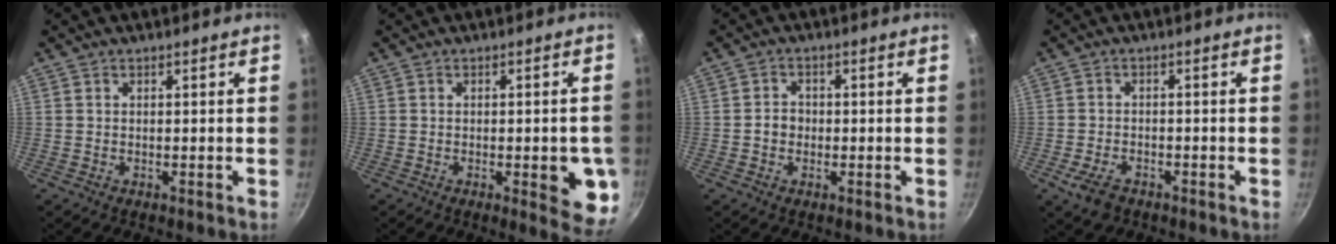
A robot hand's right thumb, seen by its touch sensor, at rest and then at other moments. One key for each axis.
{"total": 8.8, "fx": -2.1, "fy": 2.9, "fz": 8.0, "tx": -0.075, "ty": -0.001, "tz": -0.023}
{"total": 2.7, "fx": -0.6, "fy": 2.3, "fz": 1.3, "tx": -0.008, "ty": 0.013, "tz": -0.011}
{"total": 4.4, "fx": -2.8, "fy": 2.3, "fz": 2.6, "tx": -0.059, "ty": 0.011, "tz": -0.050}